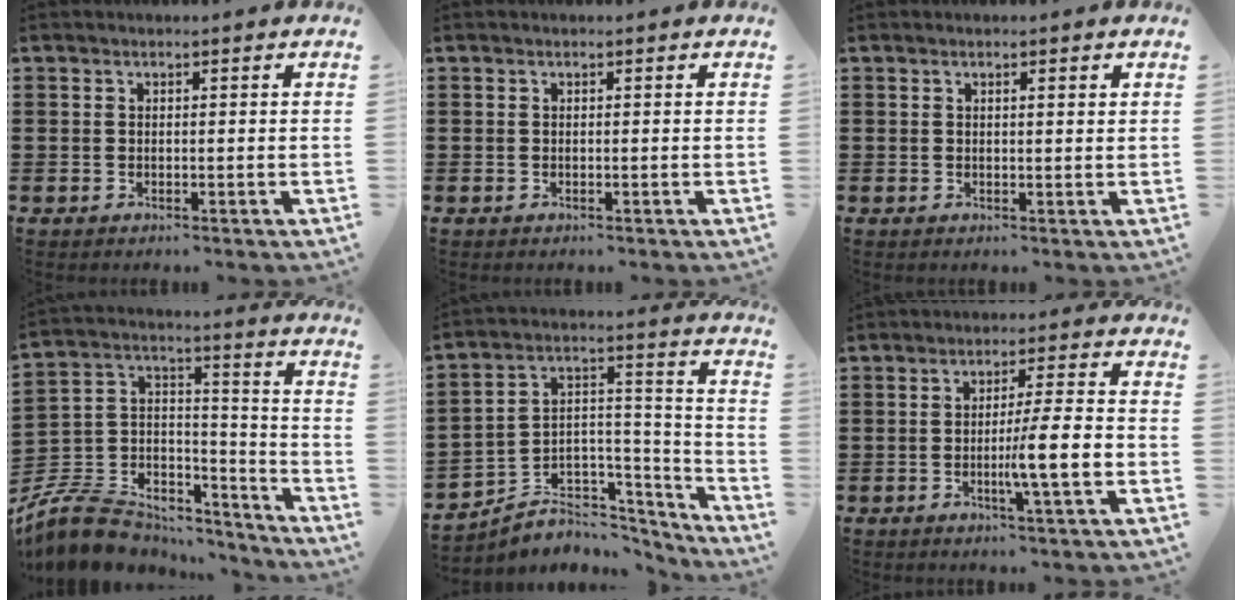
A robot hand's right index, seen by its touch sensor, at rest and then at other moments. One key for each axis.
{"total": 0.0}
{"total": 0.8, "fx": 0.4, "fy": 0.0, "fz": 0.7, "tx": -0.015, "ty": 0.001, "tz": 0.006}
{"total": 8.8, "fx": -6.8, "fy": 5.0, "fz": 2.6, "tx": -0.084, "ty": 0.003, "tz": -0.131}
{"total": 4.2, "fx": -2.9, "fy": 3.1, "fz": -0.1, "tx": -0.010, "ty": -0.010, "tz": -0.056}
{"total": 7.0, "fx": -1.7, "fy": -0.2, "fz": 6.8, "tx": -0.114, "ty": -0.009, "tz": -0.030}